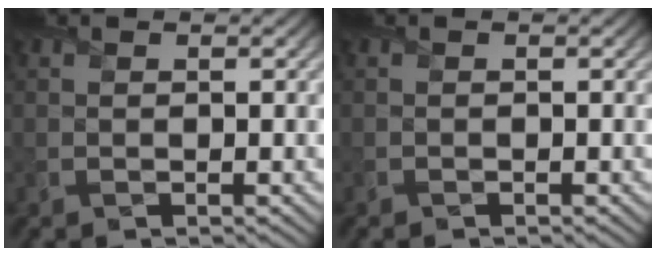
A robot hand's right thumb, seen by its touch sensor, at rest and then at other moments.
{"total": 0.5, "force": [-0.5, 0.0, -0.1], "torque": [0.003, -0.004, -0.008]}